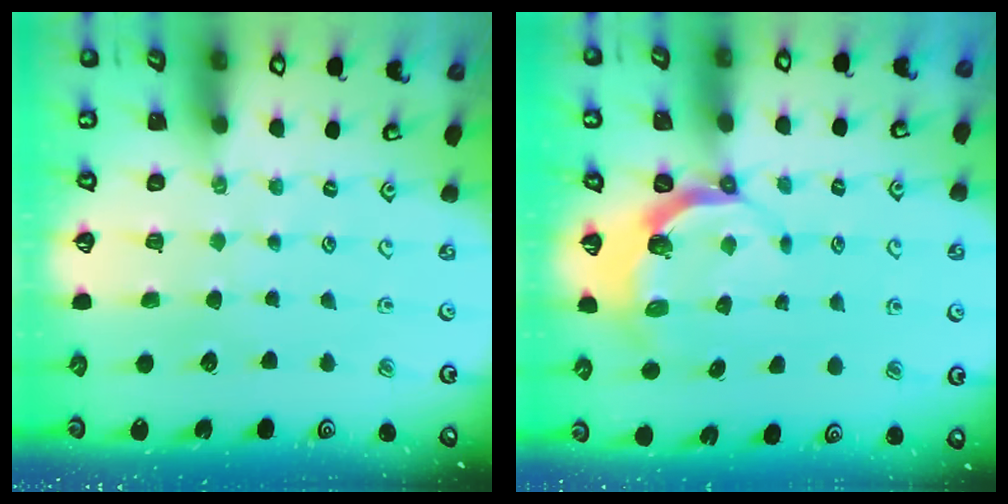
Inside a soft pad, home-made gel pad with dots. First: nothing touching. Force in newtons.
{"total": 4.4, "press": 3.3, "slide": 2.9}